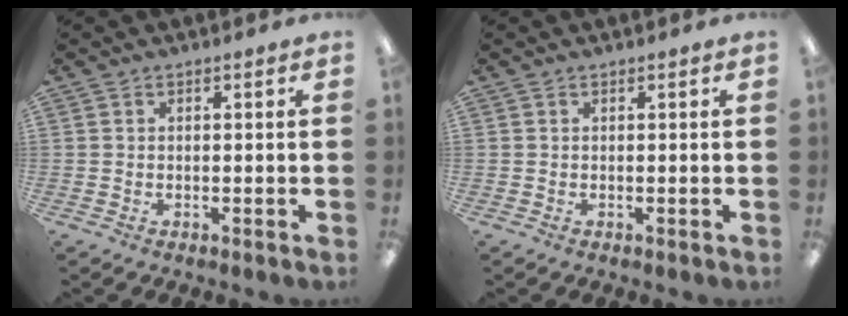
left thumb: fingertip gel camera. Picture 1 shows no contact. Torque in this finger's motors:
{"motor_torque": [0.09, -0.07, 0.13, -0.24, 0.00]}